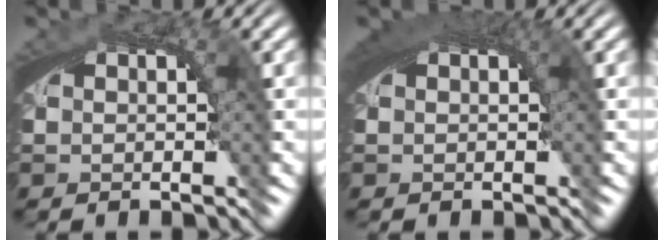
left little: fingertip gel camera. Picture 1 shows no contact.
{"total": 2.2, "force": [0.9, 0.5, 2.0], "torque": [-0.025, 0.007, 0.014]}